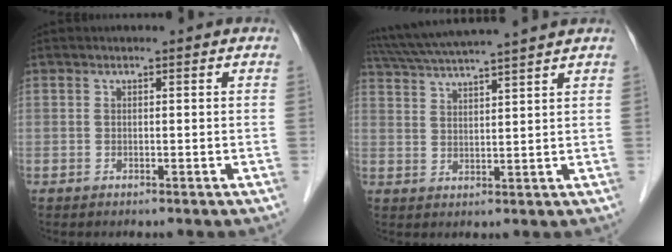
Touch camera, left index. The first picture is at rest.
{"total": 12.3, "force": [10.9, -1.1, 5.6], "torque": [-0.105, 0.027, 0.170]}